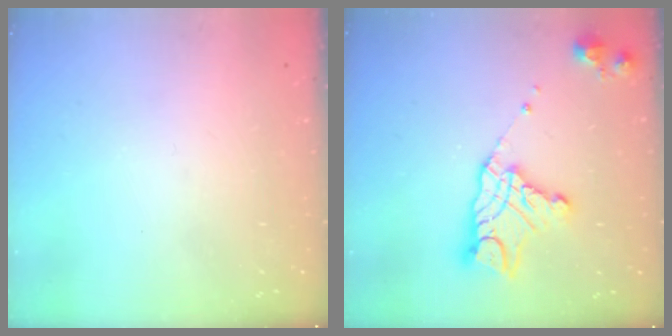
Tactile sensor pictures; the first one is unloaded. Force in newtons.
{"total": 14.3, "press": 14.3, "slide": 1.1}